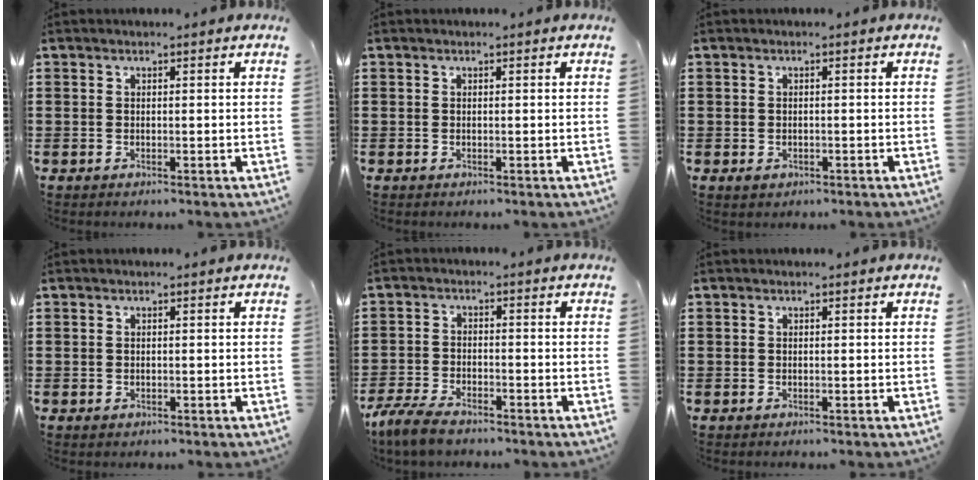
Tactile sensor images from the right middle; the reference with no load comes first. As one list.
[{"total": 0.0}, {"total": 0.7, "force": [-0.2, 0.6, 0.3], "torque": [-0.008, 0.002, -0.005]}, {"total": 0.0}, {"total": 4.6, "force": [-3.9, 1.3, 2.1], "torque": [-0.064, -0.003, -0.084]}, {"total": 0.0}]